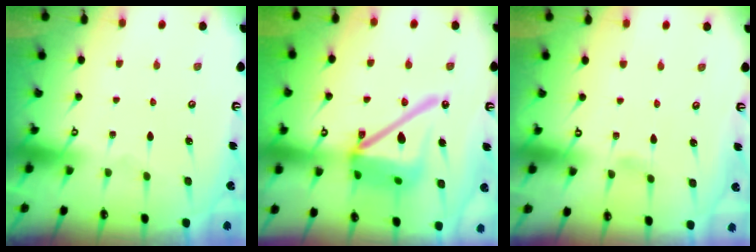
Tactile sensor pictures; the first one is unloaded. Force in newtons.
{"total": 19.3, "press": 19.1, "slide": 2.4}
{"total": 3.0, "press": 3.0, "slide": 0.4}